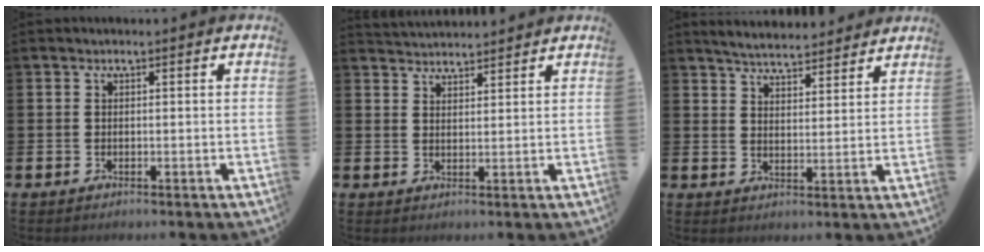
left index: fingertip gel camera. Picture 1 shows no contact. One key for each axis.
{"total": 3.1, "fx": 3.1, "fy": 0.4, "fz": -0.2, "tx": -0.001, "ty": -0.014, "tz": 0.058}
{"total": 4.9, "fx": 4.9, "fy": 0.3, "fz": 0.4, "tx": -0.023, "ty": -0.027, "tz": 0.087}